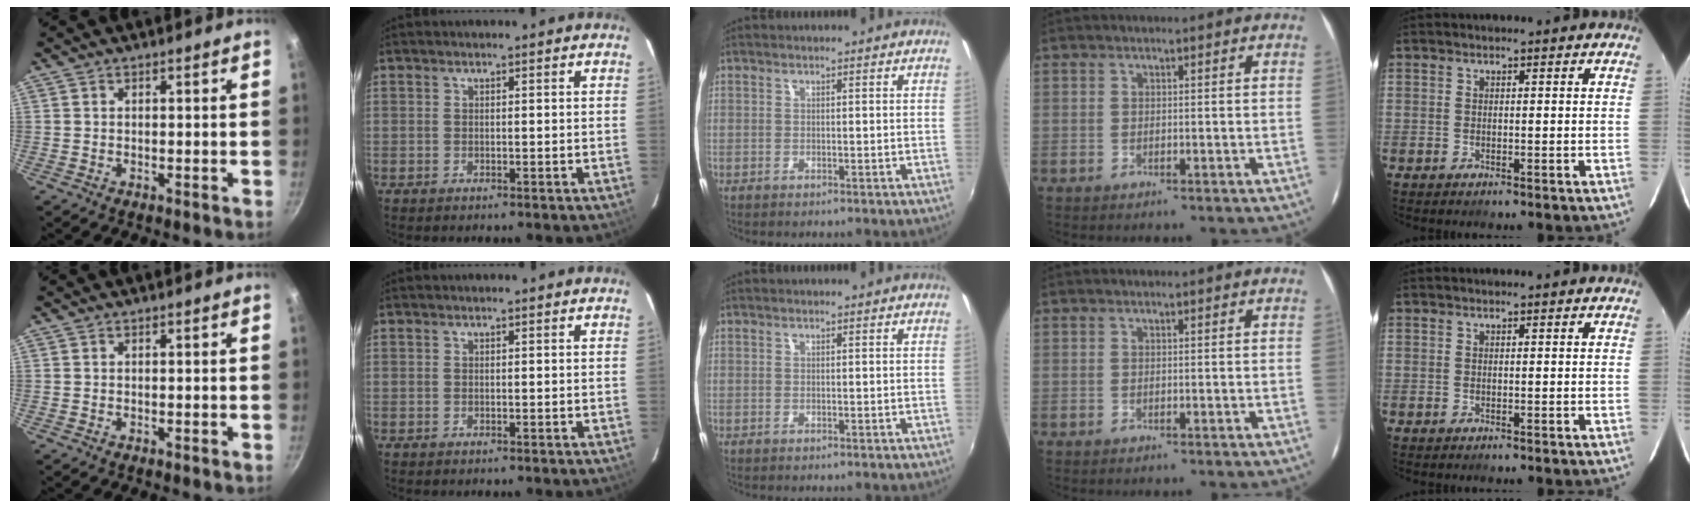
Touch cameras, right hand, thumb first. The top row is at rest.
{}